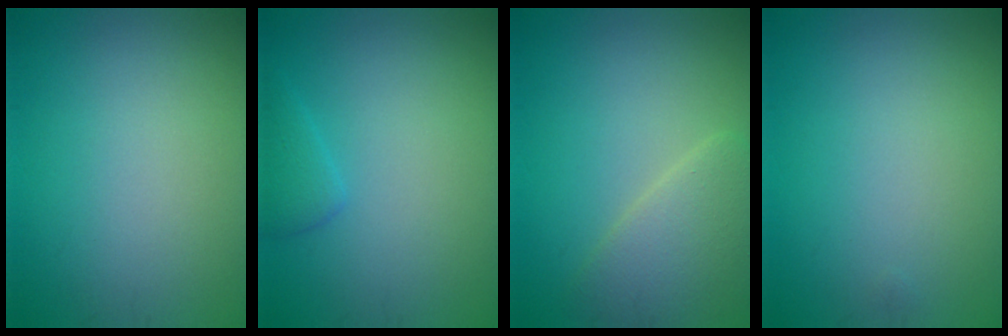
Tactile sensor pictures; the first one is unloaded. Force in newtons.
{"total": 1.6, "press": 1.6, "slide": 0.1}
{"total": 4.0, "press": 4.0, "slide": 0.4}
{"total": 0.0}